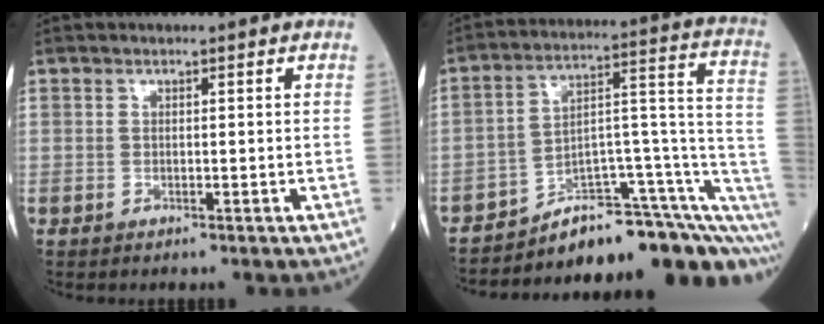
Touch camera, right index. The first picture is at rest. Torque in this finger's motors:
{"motor_torque": [0.03, -0.67, 0.21, 0.06]}